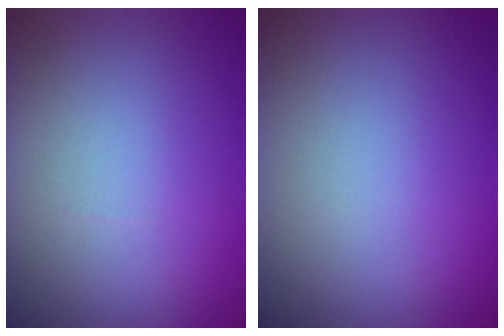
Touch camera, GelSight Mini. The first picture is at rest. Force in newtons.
{"total": 0.0}